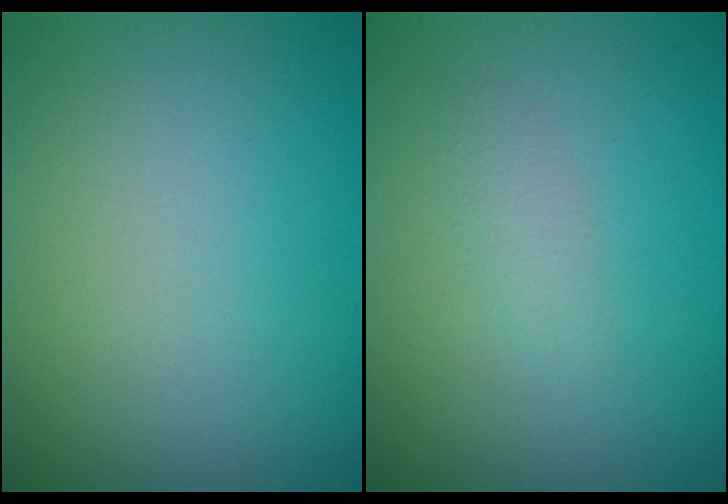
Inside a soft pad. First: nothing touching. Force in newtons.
{"total": 1.1, "press": 1.1, "slide": 0.0}